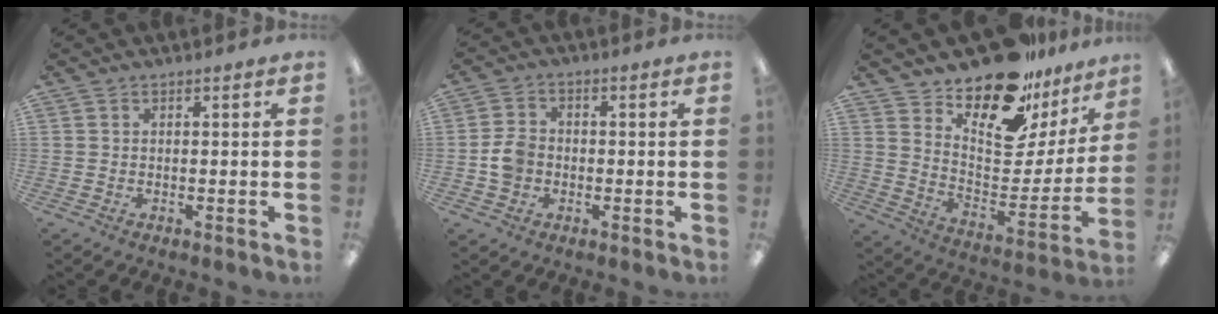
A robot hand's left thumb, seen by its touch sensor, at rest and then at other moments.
{"total": 5.4, "force": [-1.0, 4.5, 2.7], "torque": [-0.055, 0.010, -0.017]}
{"total": 19.6, "force": [16.3, 7.1, 8.3], "torque": [-0.126, -0.130, 0.280]}